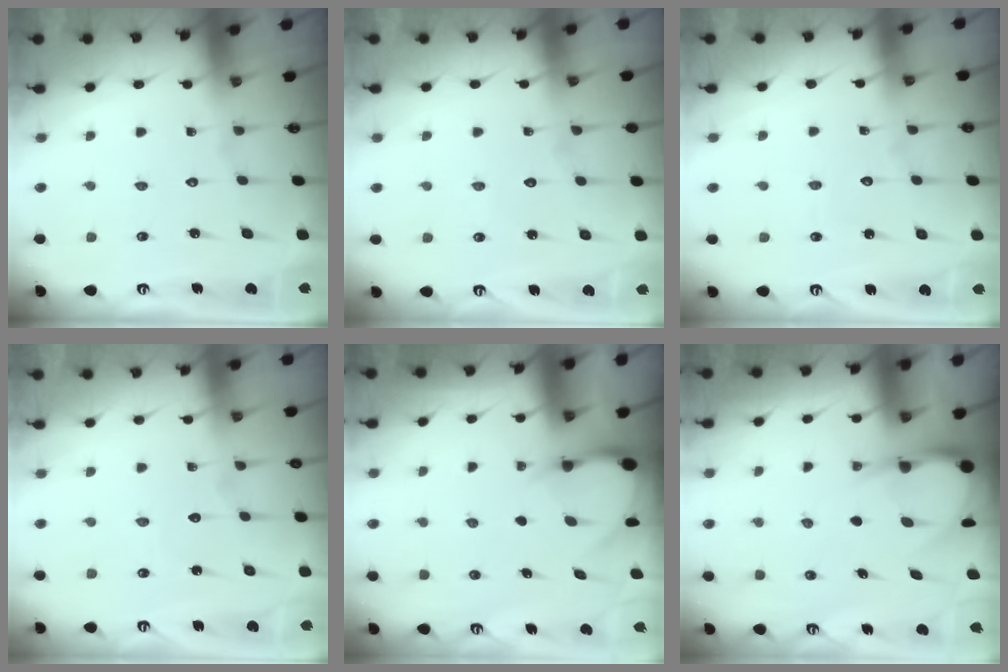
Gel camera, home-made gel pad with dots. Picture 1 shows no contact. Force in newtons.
{"total": 2.7, "press": 2.7, "slide": 0.2}
{"total": 2.8, "press": 2.8, "slide": 0.3}
{"total": 3.4, "press": 3.4, "slide": 0.3}
{"total": 3.7, "press": 3.7, "slide": 0.2}
{"total": 6.7, "press": 6.6, "slide": 0.8}